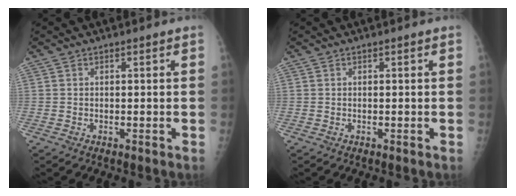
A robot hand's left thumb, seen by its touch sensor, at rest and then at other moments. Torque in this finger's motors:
{"motor_torque": [0.00, 0.00, -0.07, -0.02, 0.00]}